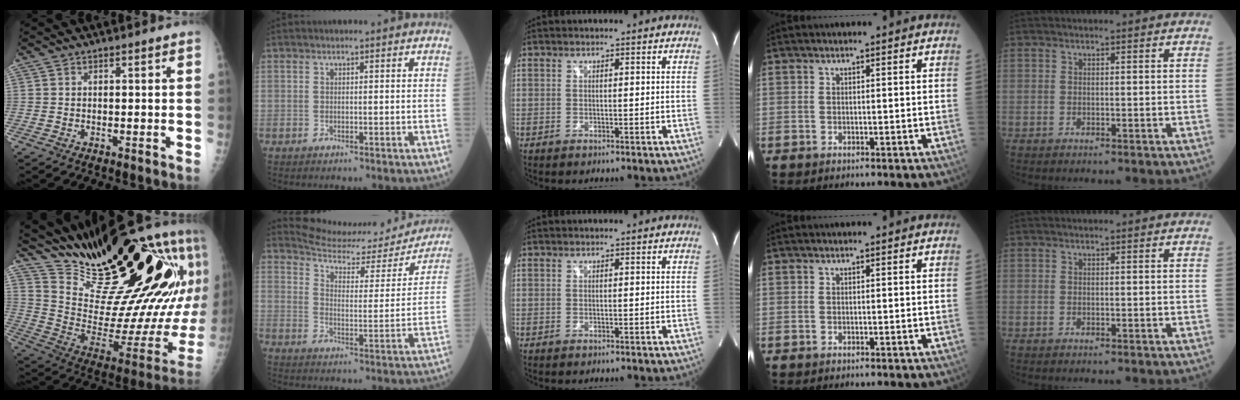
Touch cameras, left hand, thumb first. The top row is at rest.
{"thumb": {"total": 34.9, "force": [20.9, 9.4, 26.3], "torque": [-0.343, -0.083, 0.341]}, "index": {"total": 17.1, "force": [16.7, 2.6, 2.5], "torque": [-0.030, -0.053, 0.209]}}